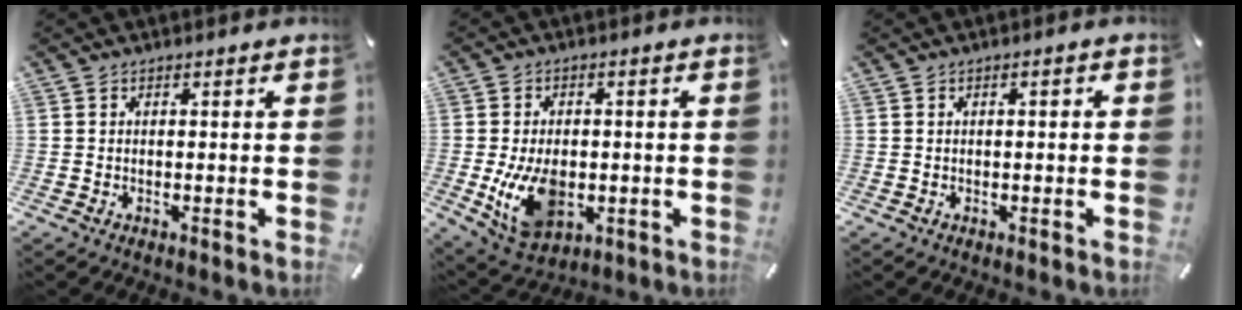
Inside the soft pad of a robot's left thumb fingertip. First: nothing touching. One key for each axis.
{"total": 11.7, "fx": -2.0, "fy": 7.9, "fz": 8.3, "tx": -0.169, "ty": -0.003, "tz": -0.032}
{"total": 1.3, "fx": -0.2, "fy": 0.4, "fz": 1.2, "tx": -0.020, "ty": 0.003, "tz": -0.005}